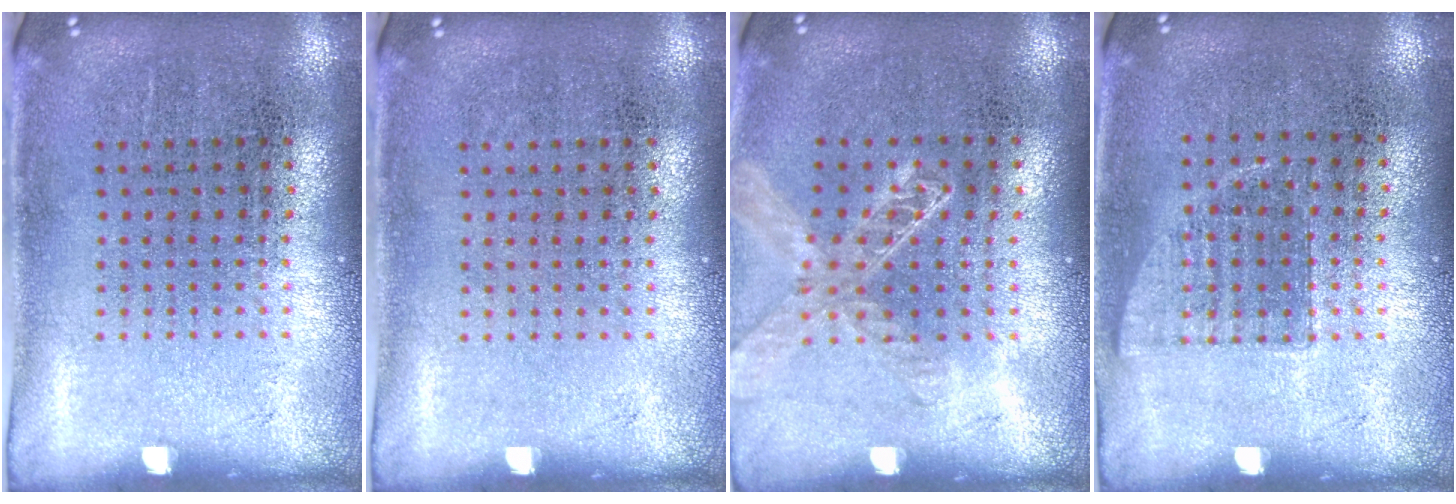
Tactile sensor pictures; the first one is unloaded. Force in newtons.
{"total": 0.0}
{"total": 1.3, "press": 1.3, "slide": 0.2}
{"total": 0.6, "press": 0.5, "slide": 0.2}